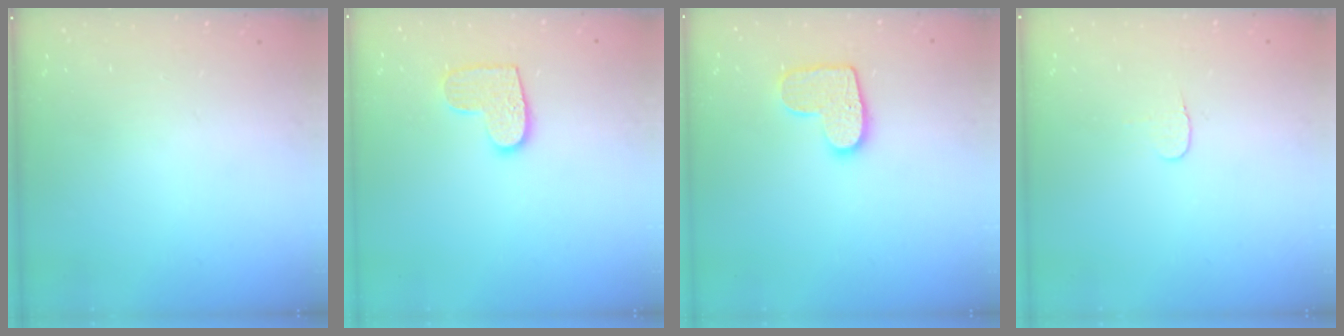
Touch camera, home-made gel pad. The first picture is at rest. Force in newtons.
{"total": 9.3, "press": 9.3, "slide": 0.3}
{"total": 10.9, "press": 10.9, "slide": 0.6}
{"total": 3.9, "press": 3.9, "slide": 0.2}